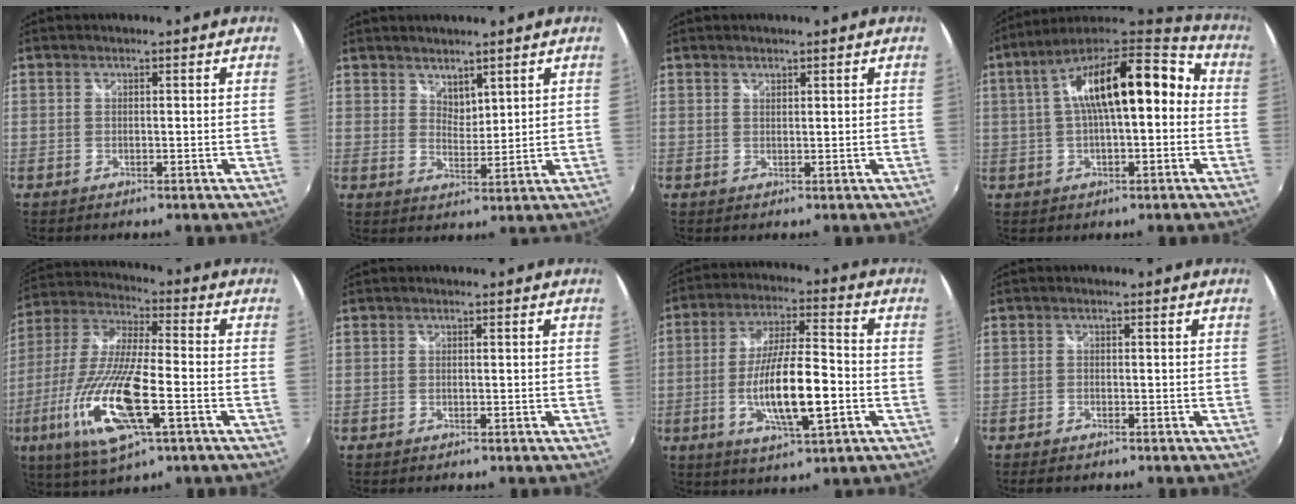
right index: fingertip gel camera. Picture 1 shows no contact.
{"total": 3.6, "force": [3.0, 1.6, 1.2], "torque": [-0.012, -0.001, 0.054]}
{"total": 0.8, "force": [0.7, 0.4, 0.2], "torque": [-0.003, 0.000, 0.012]}
{"total": 19.1, "force": [1.4, 7.2, 17.6], "torque": [-0.294, 0.037, 0.017]}
{"total": 19.5, "force": [-6.9, 5.1, 17.5], "torque": [-0.365, -0.033, -0.133]}
{"total": 0.0}
{"total": 14.2, "force": [-3.5, 3.2, 13.4], "torque": [-0.254, -0.011, -0.059]}
{"total": 2.0, "force": [-1.6, 0.9, 0.8], "torque": [-0.021, -0.008, -0.029]}